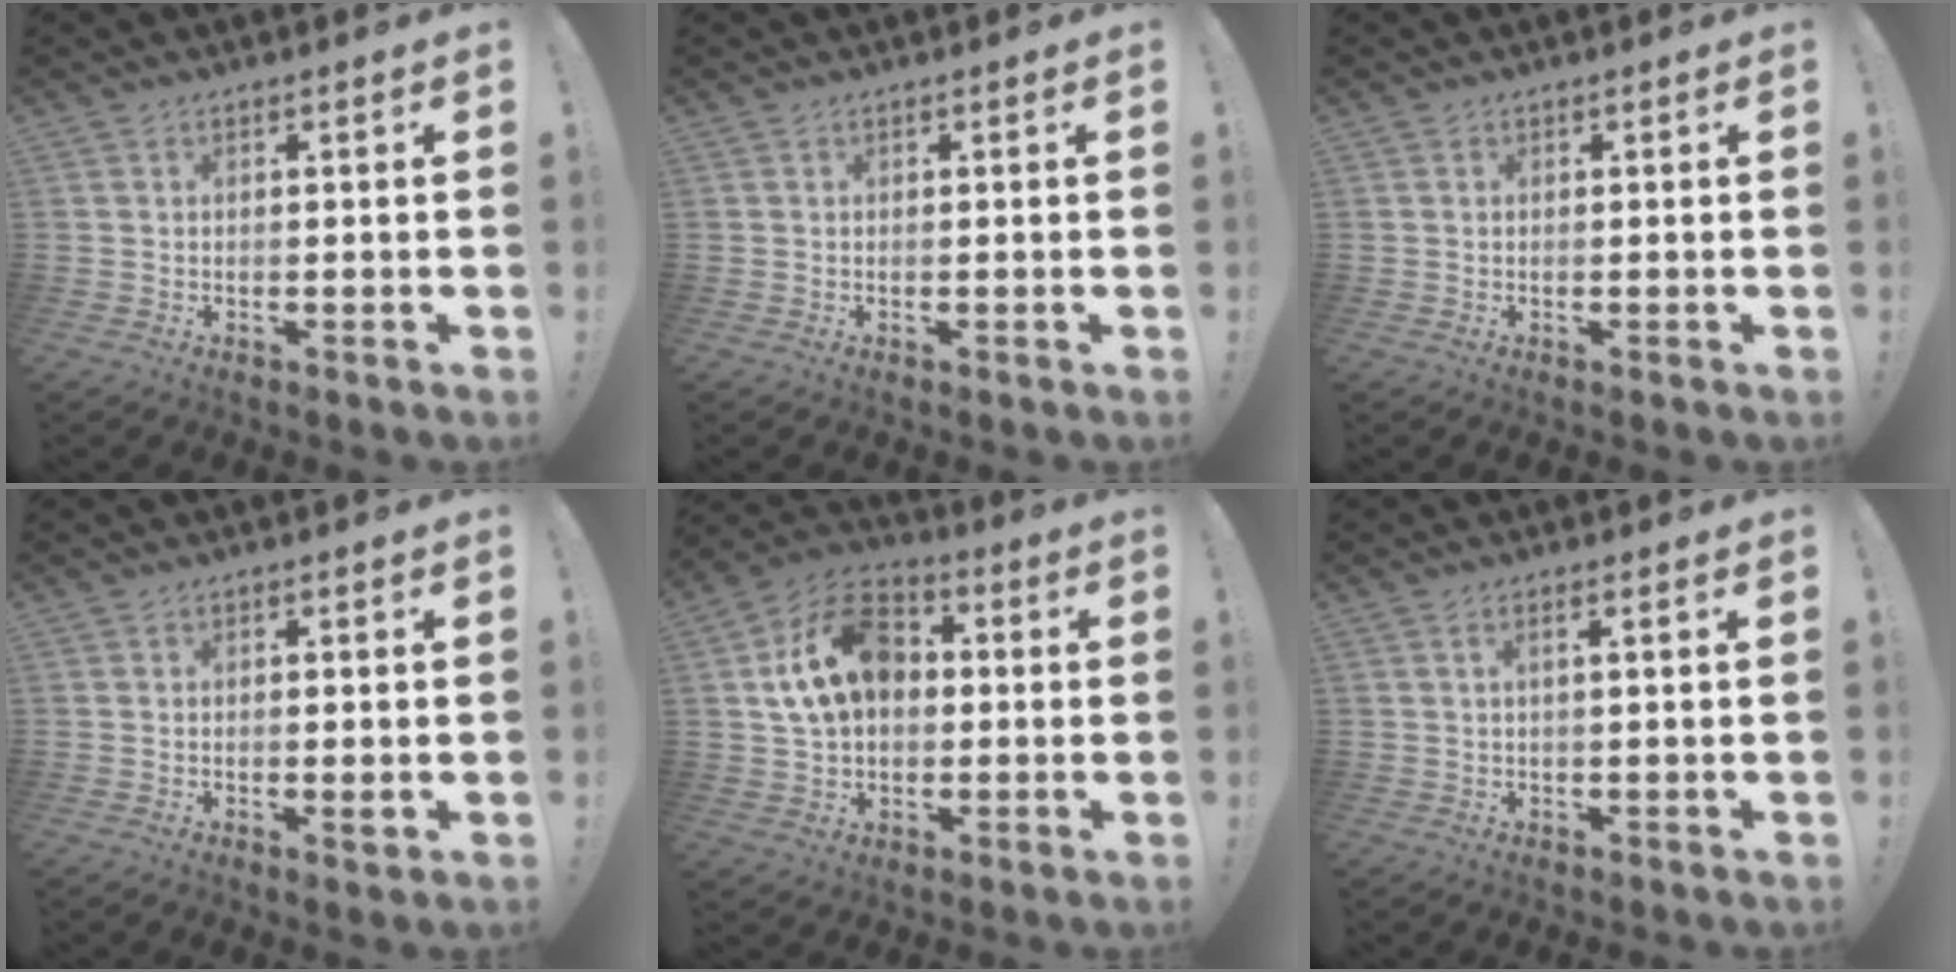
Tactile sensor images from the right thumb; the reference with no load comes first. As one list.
[{"total": 0.0}, {"total": 0.0}, {"total": 2.2, "force": [-0.5, 0.4, 2.1], "torque": [-0.027, 0.001, -0.009]}, {"total": 17.3, "force": [3.7, 12.5, 11.3], "torque": [-0.177, 0.002, 0.073]}, {"total": 1.9, "force": [0.1, -0.1, 1.9], "torque": [-0.034, 0.000, -0.001]}]